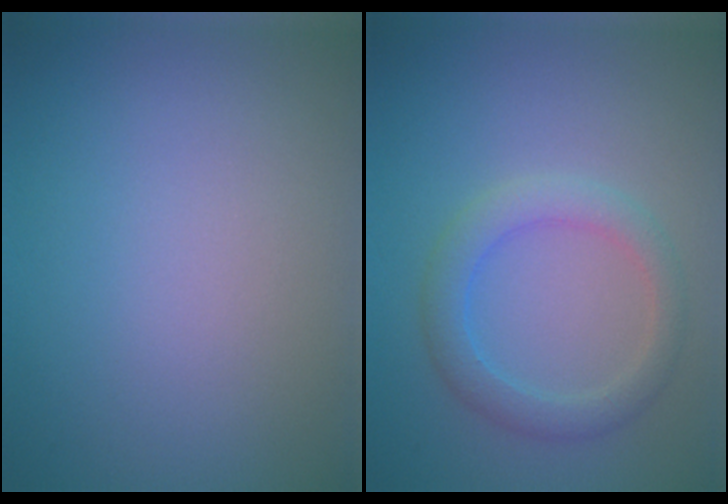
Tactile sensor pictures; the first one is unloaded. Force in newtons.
{"total": 3.0, "press": 3.0, "slide": 0.1}